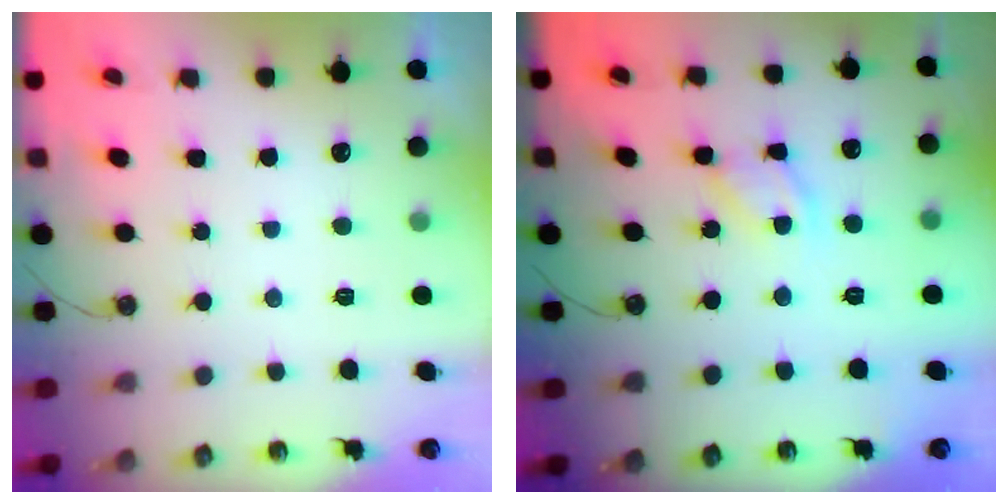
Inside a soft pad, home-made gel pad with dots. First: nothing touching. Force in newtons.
{"total": 8.5, "press": 8.5, "slide": 0.4}